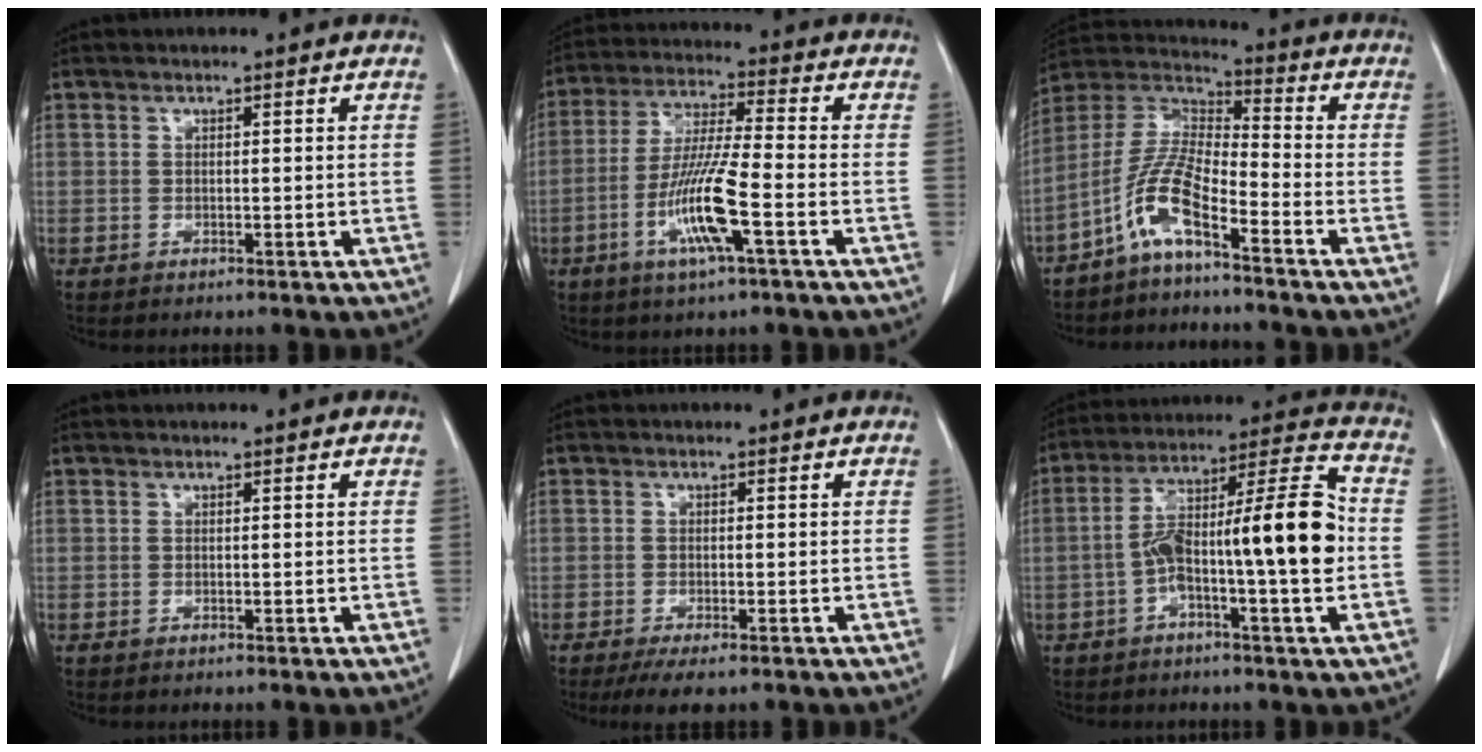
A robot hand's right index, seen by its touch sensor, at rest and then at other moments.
{"total": 11.2, "force": [-4.0, 0.3, 10.5], "torque": [-0.211, -0.010, -0.079]}
{"total": 8.9, "force": [-5.5, 1.4, 6.9], "torque": [-0.161, 0.011, -0.115]}
{"total": 0.0}
{"total": 4.0, "force": [-2.9, 1.1, 2.6], "torque": [-0.039, -0.007, -0.042]}
{"total": 16.2, "force": [-2.2, 1.7, 16.0], "torque": [-0.263, 0.032, -0.038]}